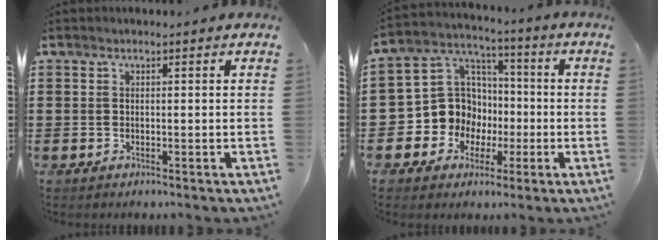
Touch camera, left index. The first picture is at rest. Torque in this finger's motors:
{"motor_torque": [1.44, 0.70, 0.50, 0.06]}